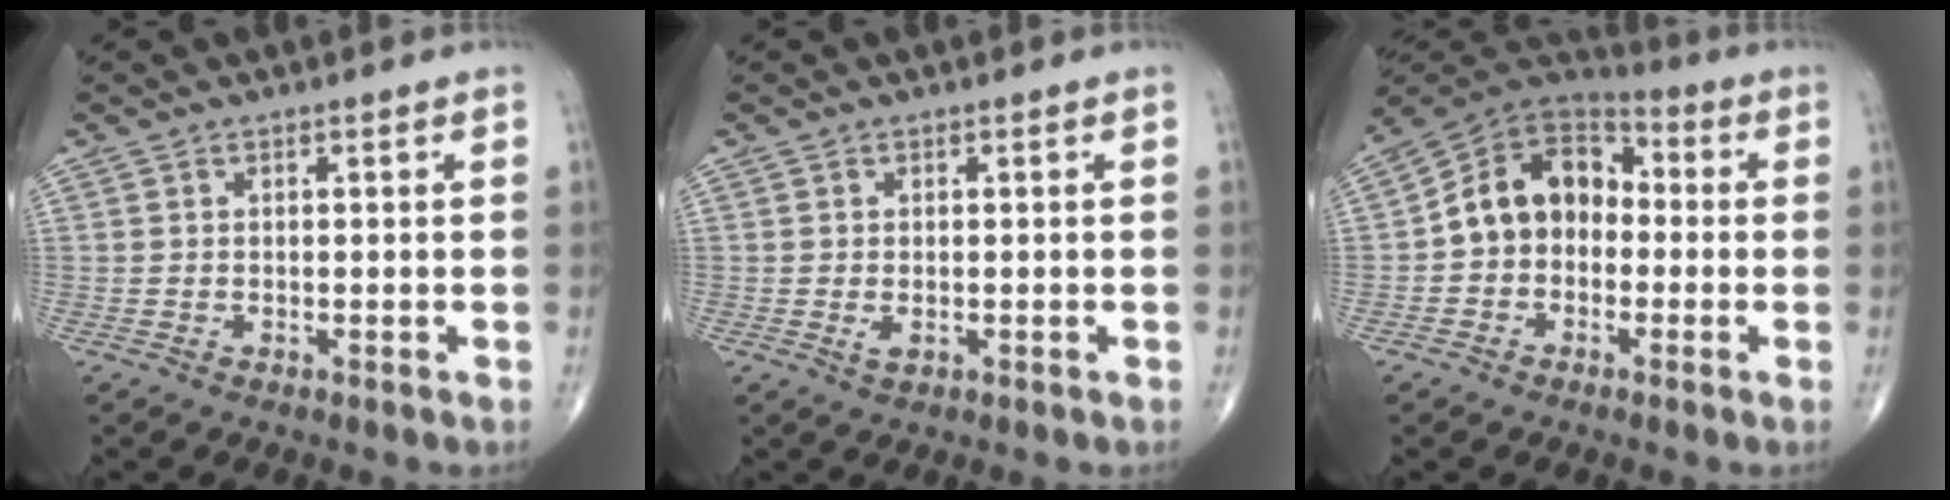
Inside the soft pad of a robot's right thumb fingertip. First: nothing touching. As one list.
[{"total": 1.4, "force": [-0.2, 0.8, 1.2], "torque": [-0.020, -0.004, -0.002]}, {"total": 12.7, "force": [-0.9, 9.8, 7.9], "torque": [-0.102, 0.045, -0.035]}]